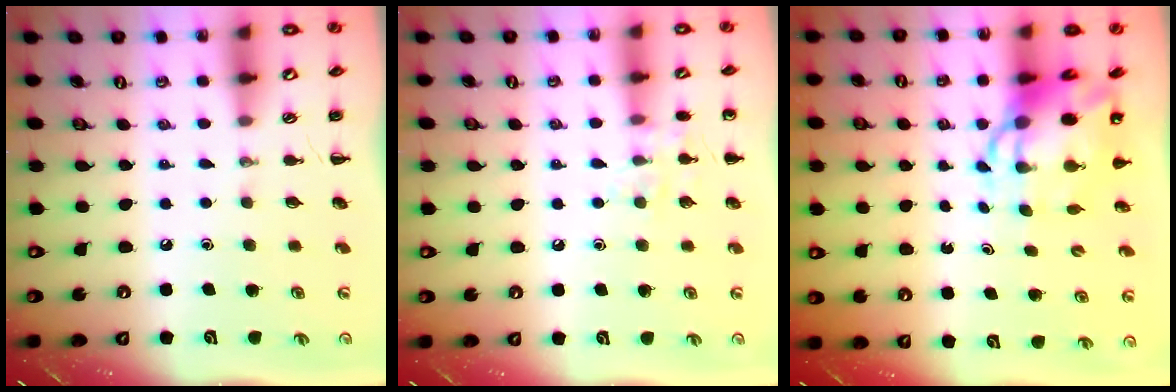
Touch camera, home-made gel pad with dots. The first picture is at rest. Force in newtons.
{"total": 7.4, "press": 7.3, "slide": 1.1}
{"total": 8.9, "press": 8.5, "slide": 2.6}